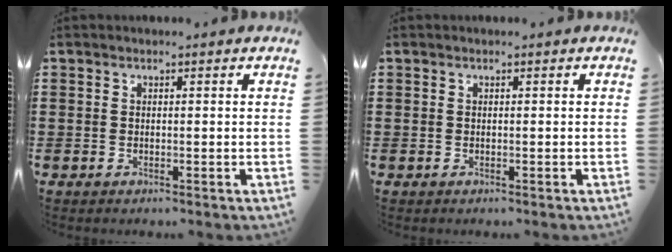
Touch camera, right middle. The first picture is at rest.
{"total": 0.0}